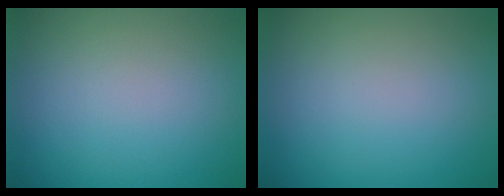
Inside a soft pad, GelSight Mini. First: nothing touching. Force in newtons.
{"total": 0.0}